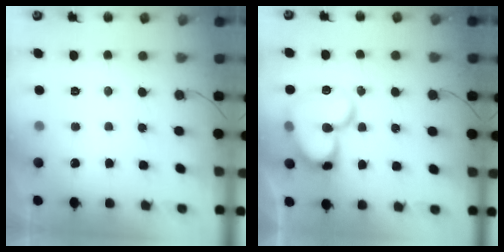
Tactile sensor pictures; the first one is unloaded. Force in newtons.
{"total": 17.7, "press": 17.6, "slide": 1.8}